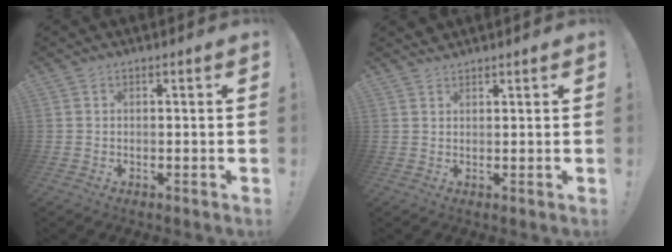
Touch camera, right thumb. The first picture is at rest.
{"total": 1.7, "force": [1.6, 0.4, 0.1], "torque": [0.000, -0.012, 0.031]}